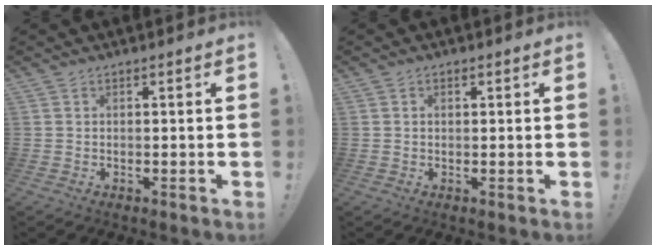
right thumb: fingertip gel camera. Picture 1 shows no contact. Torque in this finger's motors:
{"motor_torque": [-0.05, -0.16, -0.37, 0.14, -0.02]}